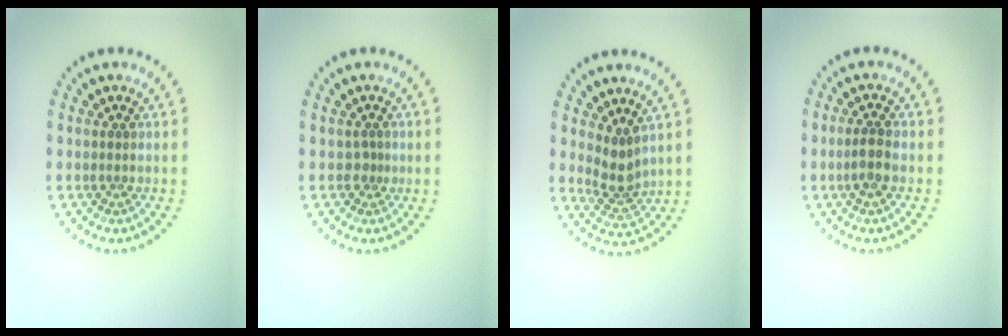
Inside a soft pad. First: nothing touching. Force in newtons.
{"total": 0.7, "press": 0.3, "slide": 0.7}
{"total": 2.6, "press": 1.9, "slide": 1.7}
{"total": 1.9, "press": 1.8, "slide": 0.7}